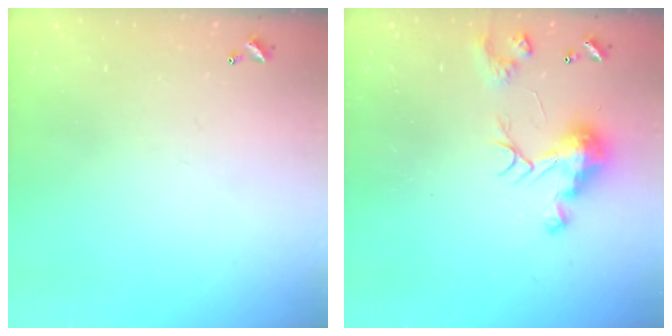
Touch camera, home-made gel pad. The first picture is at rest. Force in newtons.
{"total": 9.2, "press": 9.2, "slide": 0.5}